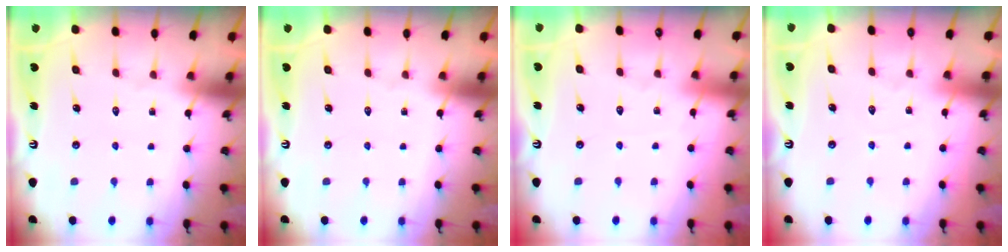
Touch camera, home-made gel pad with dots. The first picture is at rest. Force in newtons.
{"total": 0.0}
{"total": 1.4, "press": 1.3, "slide": 0.3}
{"total": 2.5, "press": 2.5, "slide": 0.3}